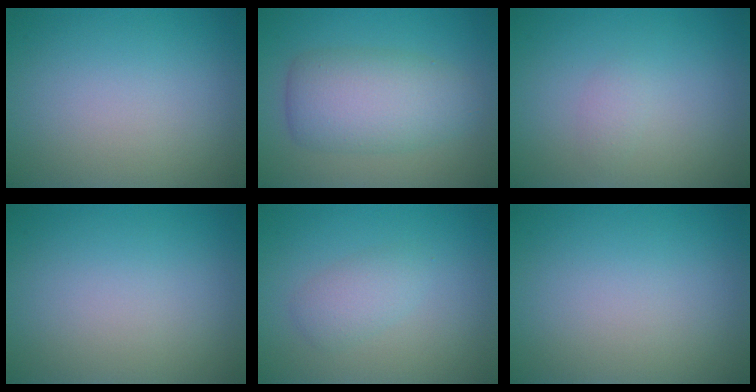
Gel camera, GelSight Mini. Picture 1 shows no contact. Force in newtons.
{"total": 5.8, "press": 5.8, "slide": 0.0}
{"total": 0.8, "press": 0.8, "slide": 0.0}
{"total": 0.0}
{"total": 2.0, "press": 2.0, "slide": 0.0}
{"total": 0.0}